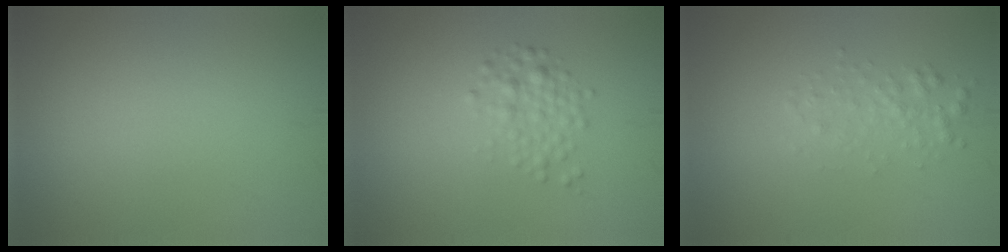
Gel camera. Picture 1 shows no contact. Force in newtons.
{"total": 2.1, "press": 2.1, "slide": 0.1}
{"total": 1.7, "press": 1.7, "slide": 0.0}